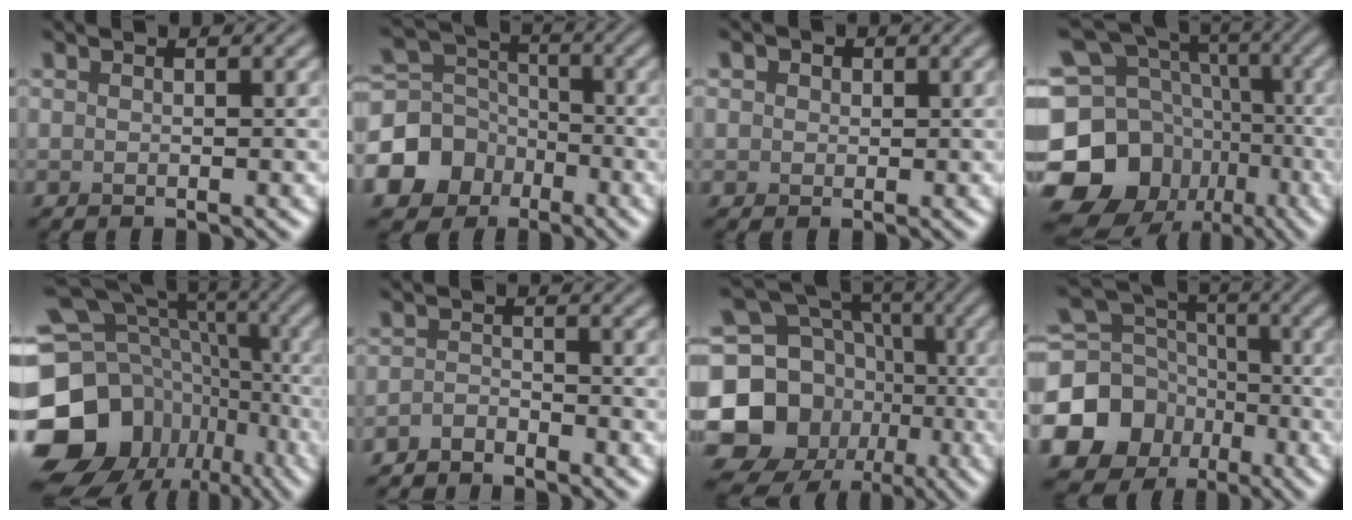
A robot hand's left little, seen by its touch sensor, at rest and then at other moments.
{"total": 8.3, "force": [-3.9, 6.9, 2.4], "torque": [-0.067, -0.003, -0.092]}
{"total": 2.5, "force": [1.2, 1.9, 1.0], "torque": [-0.008, 0.014, 0.005]}
{"total": 16.6, "force": [-6.3, 13.7, 7.0], "torque": [-0.171, -0.009, -0.110]}
{"total": 19.4, "force": [-4.8, 15.9, 10.1], "torque": [-0.199, -0.001, -0.063]}
{"total": 2.2, "force": [-2.2, 0.4, 0.4], "torque": [-0.008, 0.000, -0.048]}
{"total": 15.2, "force": [-3.7, 13.3, 6.2], "torque": [-0.139, 0.002, -0.083]}
{"total": 14.7, "force": [-5.9, 12.8, 4.3], "torque": [-0.128, -0.033, -0.116]}